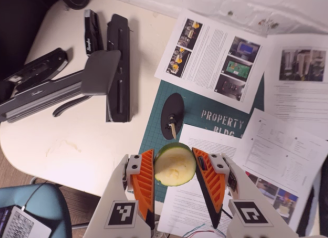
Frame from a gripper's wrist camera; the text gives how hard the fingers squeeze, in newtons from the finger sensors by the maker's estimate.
{"total": 9.4, "left": 9.6, "right": 9.3}